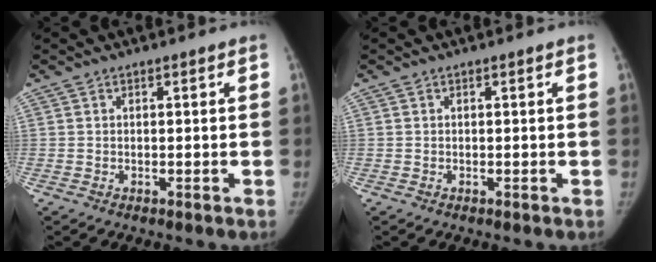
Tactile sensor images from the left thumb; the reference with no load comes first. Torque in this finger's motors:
{"motor_torque": [0.11, 0.00, -0.14, 0.04, 0.03]}